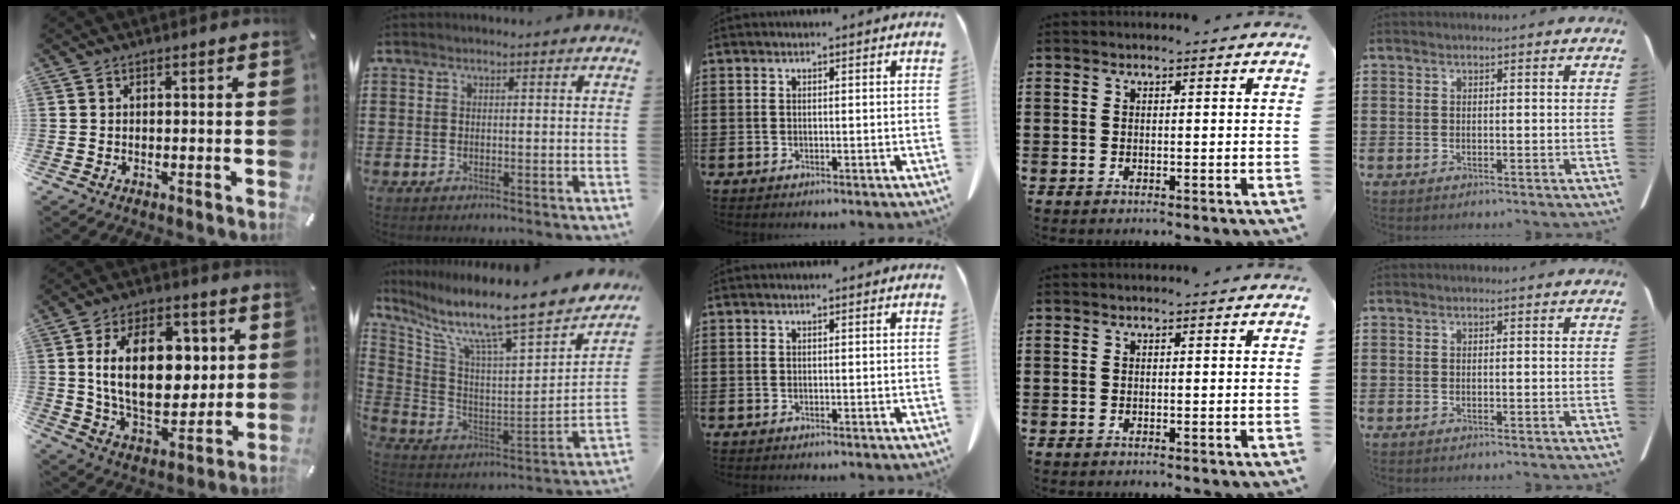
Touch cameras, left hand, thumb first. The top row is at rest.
{"thumb": {"total": 19.7, "force": [3.7, 12.3, 15.0], "torque": [-0.260, -0.001, 0.062]}, "index": {"total": 11.3, "force": [9.1, 0.9, 6.6], "torque": [-0.133, -0.083, 0.136]}}